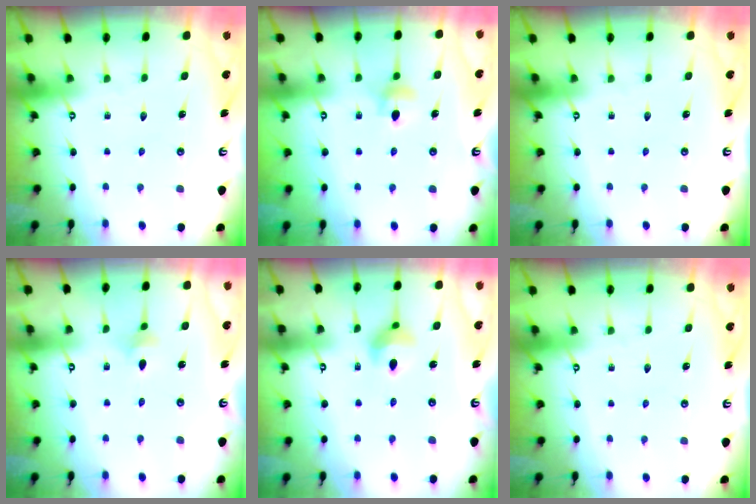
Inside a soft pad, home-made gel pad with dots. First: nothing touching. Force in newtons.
{"total": 6.6, "press": 6.6, "slide": 1.0}
{"total": 0.0}
{"total": 2.9, "press": 2.8, "slide": 0.6}
{"total": 8.0, "press": 7.9, "slide": 1.1}
{"total": 0.0}